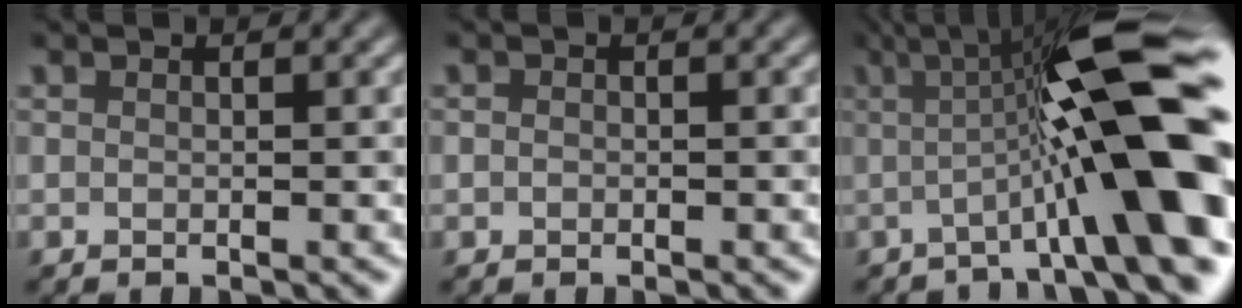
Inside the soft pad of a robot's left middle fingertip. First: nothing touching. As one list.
[{"total": 0.5, "force": [-0.1, 0.5, 0.2], "torque": [-0.001, -0.003, -0.003]}, {"total": 13.7, "force": [-0.8, 2.5, 13.5], "torque": [-0.179, 0.027, -0.021]}]